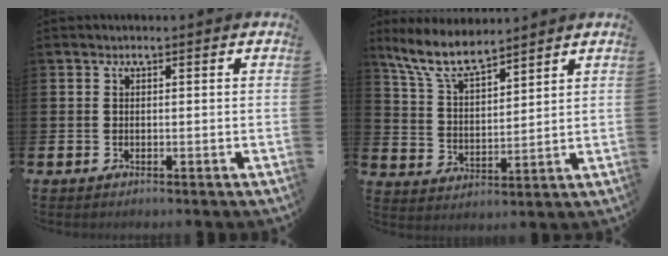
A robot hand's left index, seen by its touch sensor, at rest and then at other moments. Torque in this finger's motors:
{"motor_torque": [0.08, -0.15, 0.60, 0.21]}